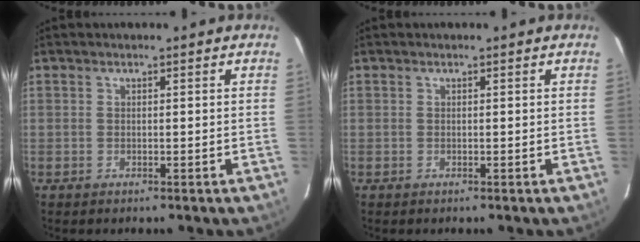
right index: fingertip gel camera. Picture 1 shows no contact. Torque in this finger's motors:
{"motor_torque": [0.00, 0.00, 0.01, 0.01]}